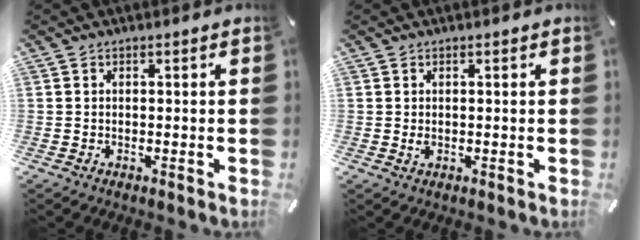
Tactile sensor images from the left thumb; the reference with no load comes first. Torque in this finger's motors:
{"motor_torque": [0.04, 0.18, -0.08, 0.08, 0.00]}